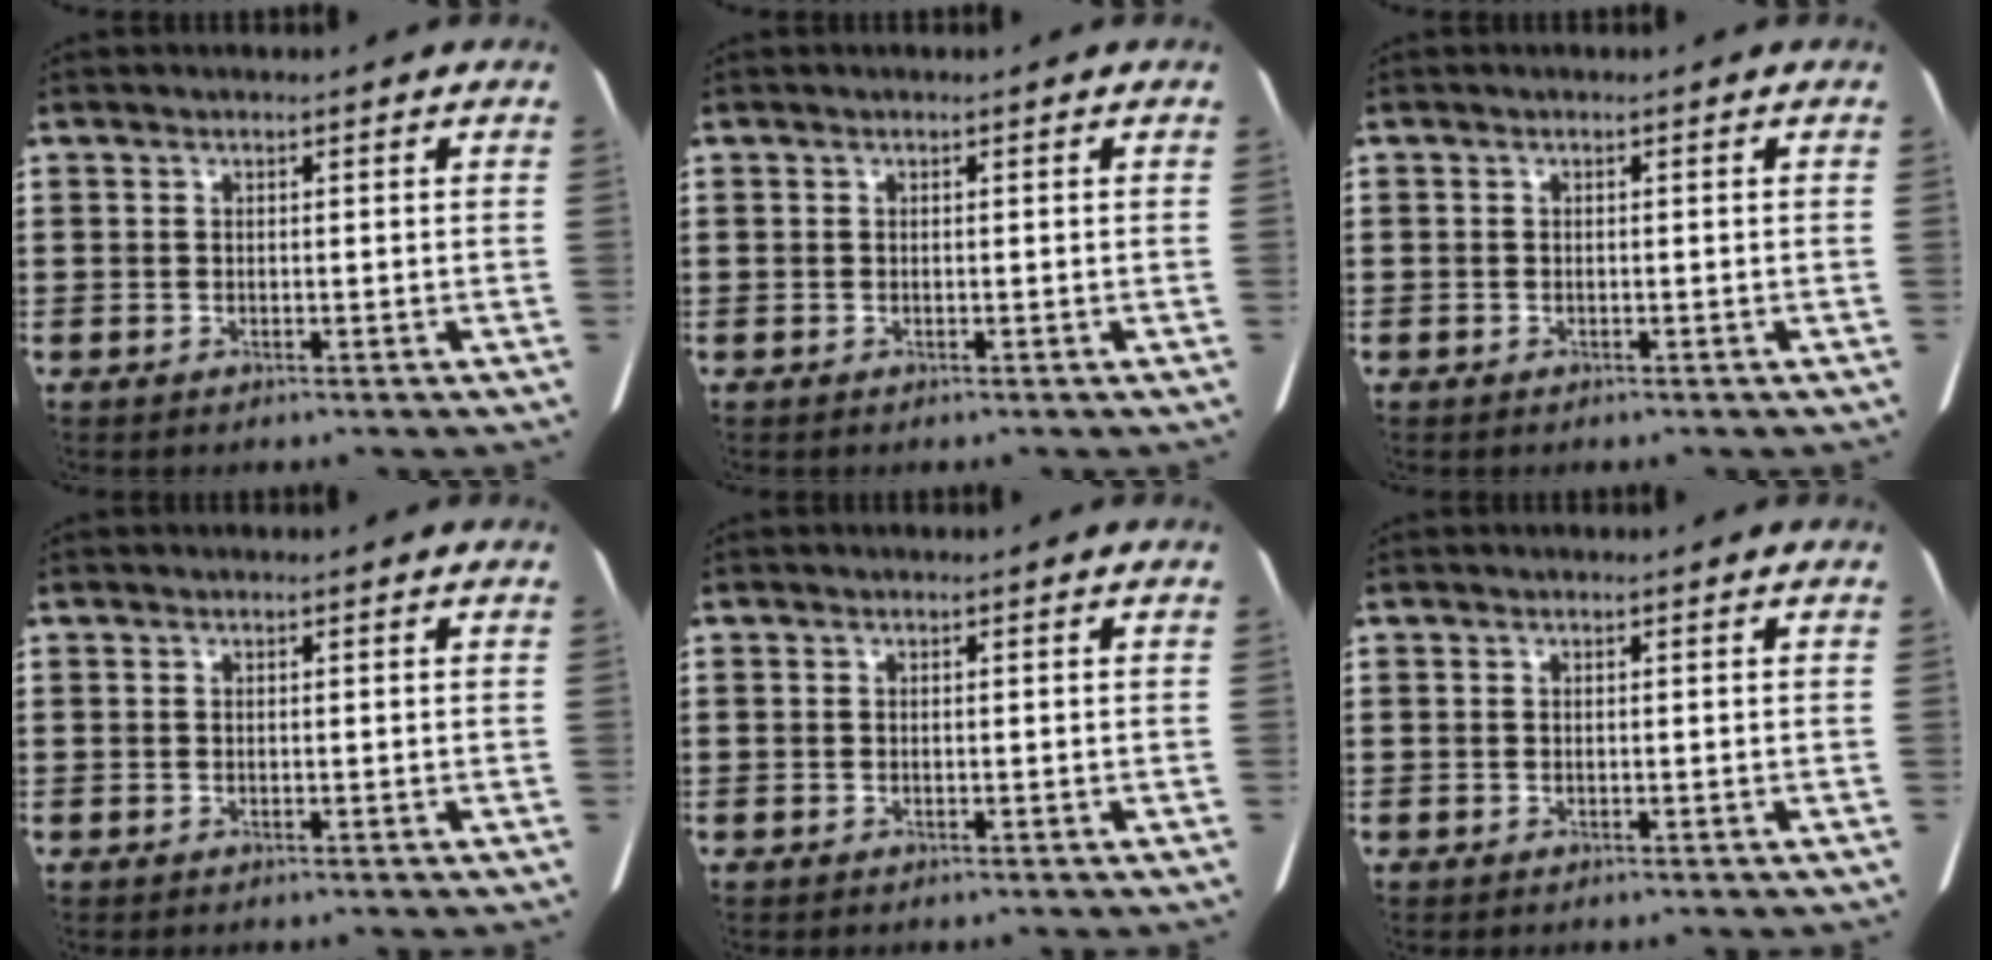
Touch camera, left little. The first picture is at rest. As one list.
[{"total": 0.0}, {"total": 0.0}, {"total": 0.0}, {"total": 0.0}, {"total": 0.0}]